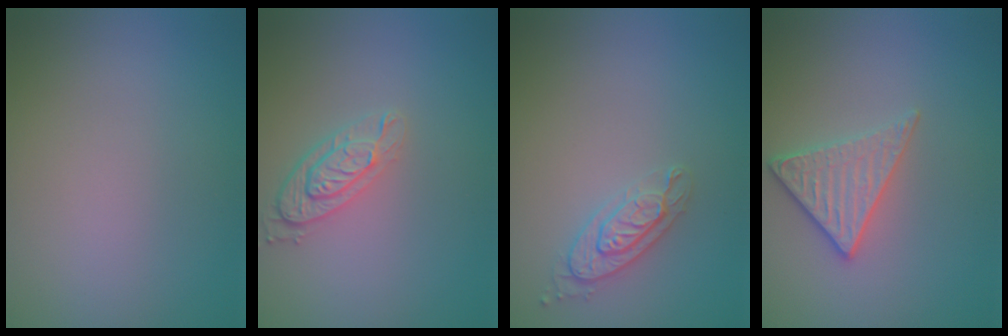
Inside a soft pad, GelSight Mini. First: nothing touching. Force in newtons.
{"total": 2.8, "press": 2.2, "slide": 1.7}
{"total": 2.1, "press": 2.1, "slide": 0.5}
{"total": 2.8, "press": 2.5, "slide": 1.3}